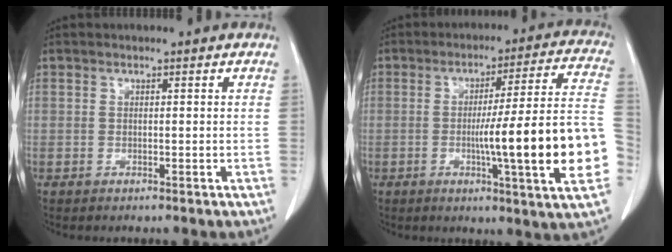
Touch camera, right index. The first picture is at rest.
{"total": 19.4, "force": [-4.0, -0.7, 19.0], "torque": [-0.206, 0.010, -0.057]}